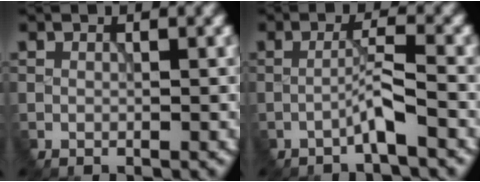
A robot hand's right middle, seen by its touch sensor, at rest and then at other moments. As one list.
[{"total": 2.4, "force": [-1.4, -0.2, 2.0], "torque": [-0.039, 0.013, -0.032]}]